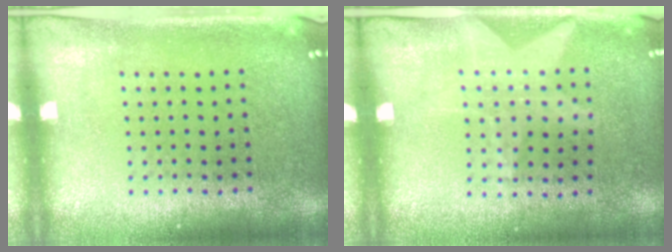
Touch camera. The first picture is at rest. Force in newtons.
{"total": 1.2, "press": 0.9, "slide": 0.8}